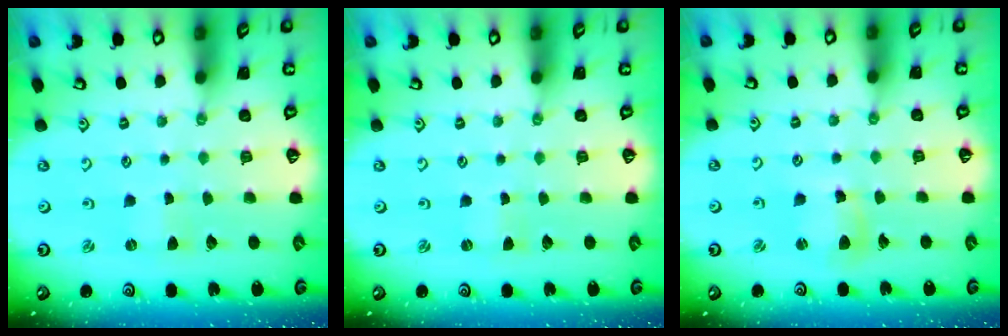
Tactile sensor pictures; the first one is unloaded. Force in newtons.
{"total": 0.0}
{"total": 6.7, "press": 6.6, "slide": 0.8}